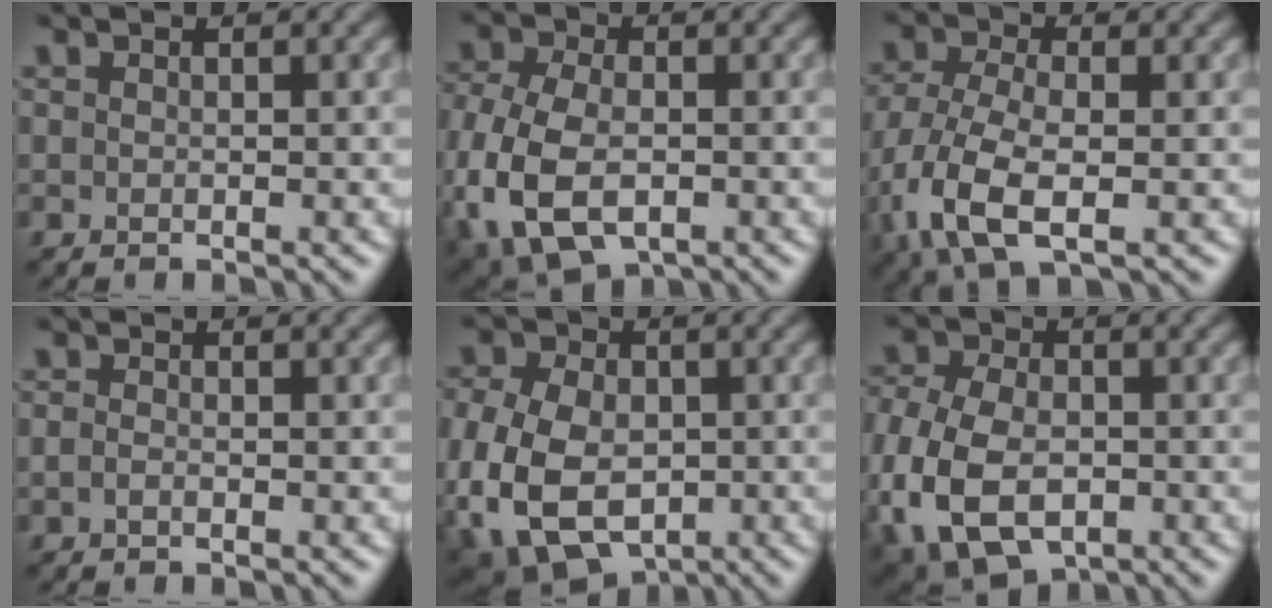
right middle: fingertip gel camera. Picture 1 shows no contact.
{"total": 10.4, "force": [-3.5, 6.5, 7.3], "torque": [-0.179, -0.030, -0.057]}
{"total": 8.0, "force": [-2.5, 4.3, 6.3], "torque": [-0.151, -0.015, -0.055]}
{"total": 0.7, "force": [-0.4, 0.3, 0.5], "torque": [-0.013, -0.002, -0.010]}
{"total": 12.8, "force": [-4.0, 9.1, 8.1], "torque": [-0.149, -0.024, -0.077]}
{"total": 12.2, "force": [-3.9, 8.1, 8.2], "torque": [-0.178, -0.030, -0.061]}